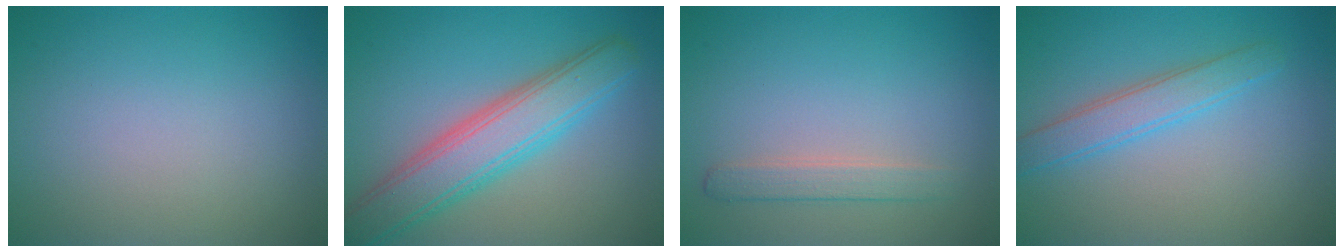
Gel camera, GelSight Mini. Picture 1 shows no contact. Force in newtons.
{"total": 6.5, "press": 6.5, "slide": 0.3}
{"total": 1.8, "press": 1.8, "slide": 0.1}
{"total": 2.9, "press": 2.9, "slide": 0.1}